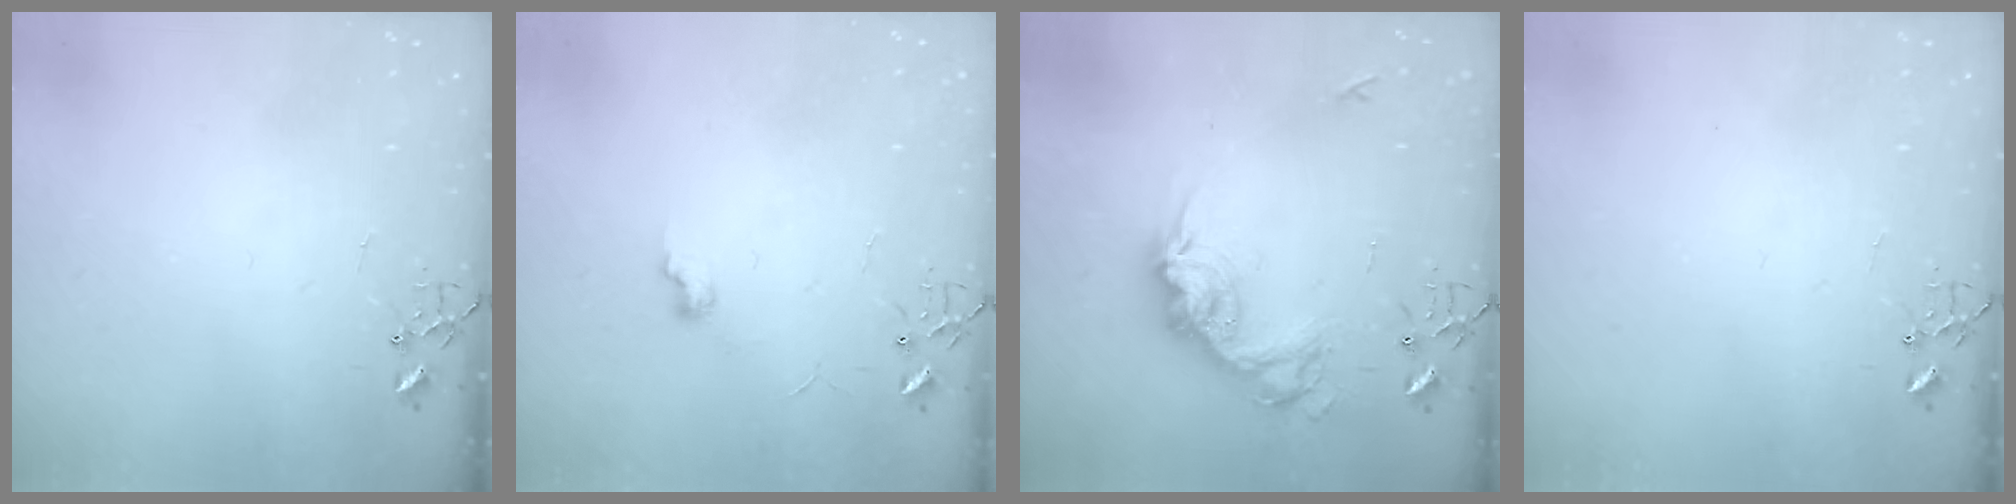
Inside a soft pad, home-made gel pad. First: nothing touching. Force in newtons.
{"total": 5.9, "press": 5.9, "slide": 0.7}
{"total": 17.6, "press": 17.6, "slide": 1.0}
{"total": 0.0}